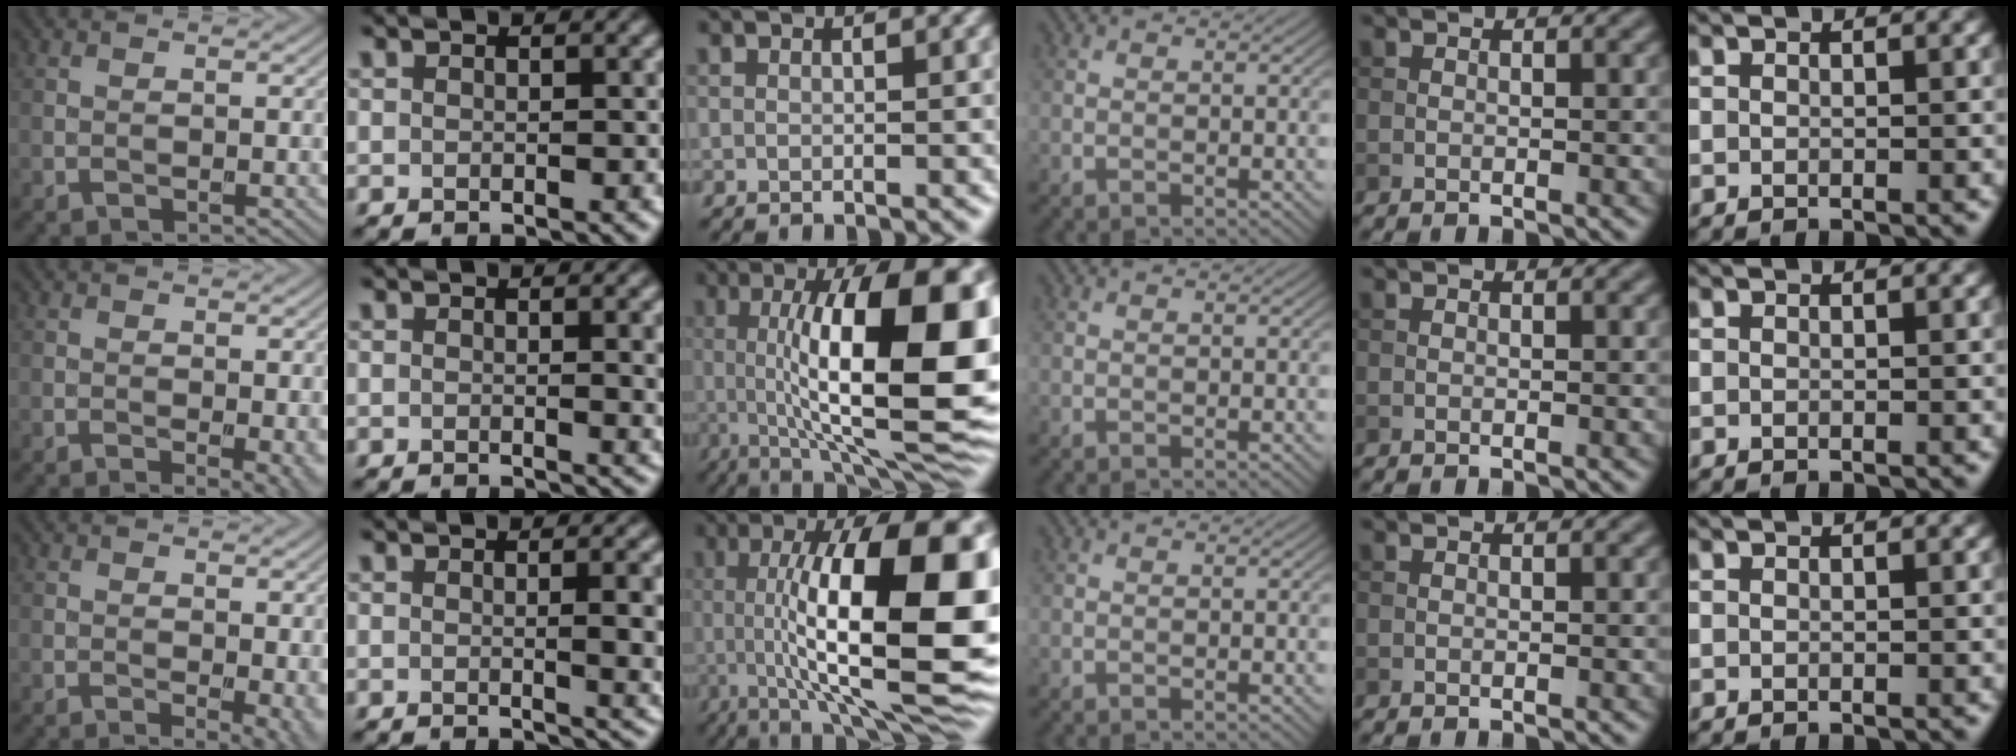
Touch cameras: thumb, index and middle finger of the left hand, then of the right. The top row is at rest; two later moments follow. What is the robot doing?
{"motion": "screw", "object": "dispenser bottle"}